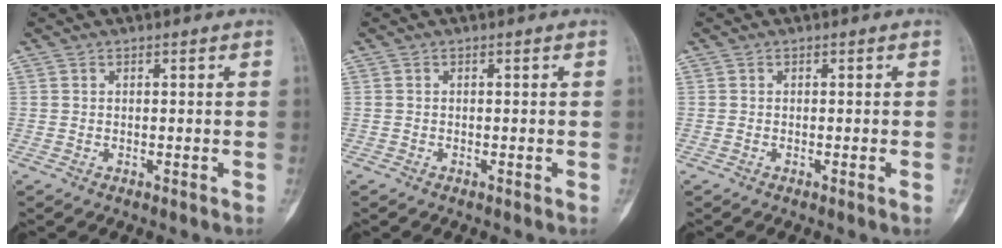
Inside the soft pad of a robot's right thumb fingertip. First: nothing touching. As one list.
[{"total": 0.0}, {"total": 0.7, "force": [-0.2, -0.1, 0.6], "torque": [-0.009, -0.001, -0.002]}]